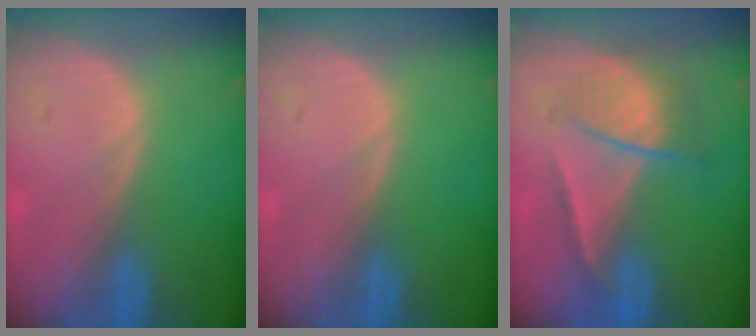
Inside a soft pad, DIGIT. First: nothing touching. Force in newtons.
{"total": 0.0}
{"total": 6.9, "press": 5.9, "slide": 3.6}